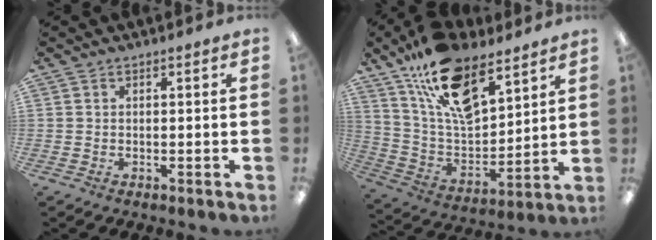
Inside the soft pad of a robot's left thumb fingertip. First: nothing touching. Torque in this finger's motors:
{"motor_torque": [1.91, 1.91, 1.47, -1.29, 0.17]}